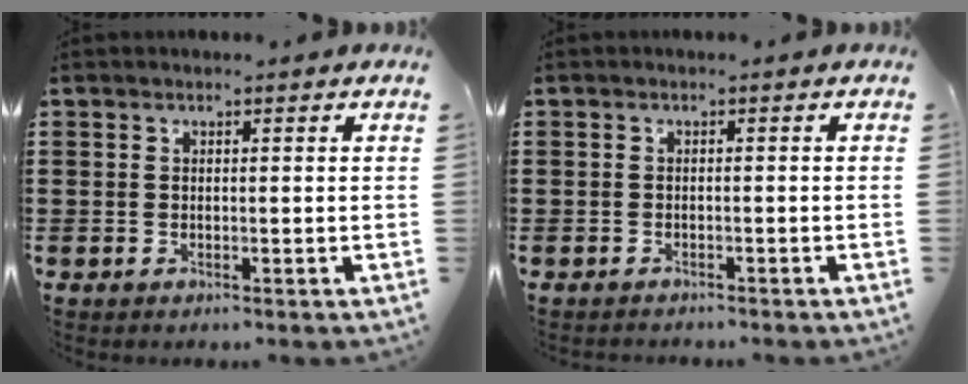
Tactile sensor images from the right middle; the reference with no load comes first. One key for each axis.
{"total": 0.8, "fx": -0.8, "fy": 0.3, "fz": -0.1, "tx": 0.002, "ty": 0.003, "tz": -0.018}